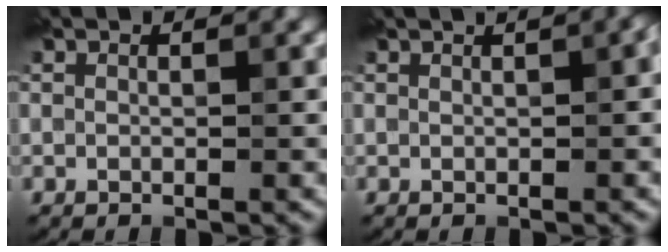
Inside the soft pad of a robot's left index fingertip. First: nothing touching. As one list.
[{"total": 2.0, "force": [1.0, 0.4, 1.7], "torque": [-0.022, 0.009, 0.015]}]